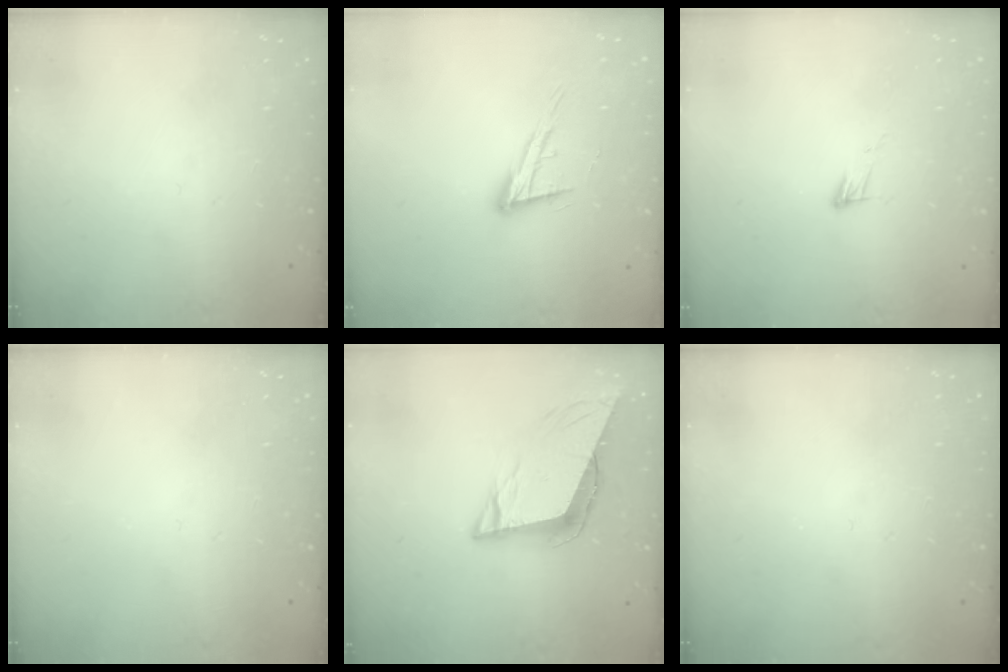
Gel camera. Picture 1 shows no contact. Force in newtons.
{"total": 13.2, "press": 12.7, "slide": 3.4}
{"total": 4.0, "press": 4.0, "slide": 0.3}
{"total": 0.0}
{"total": 10.9, "press": 10.3, "slide": 3.4}
{"total": 0.0}